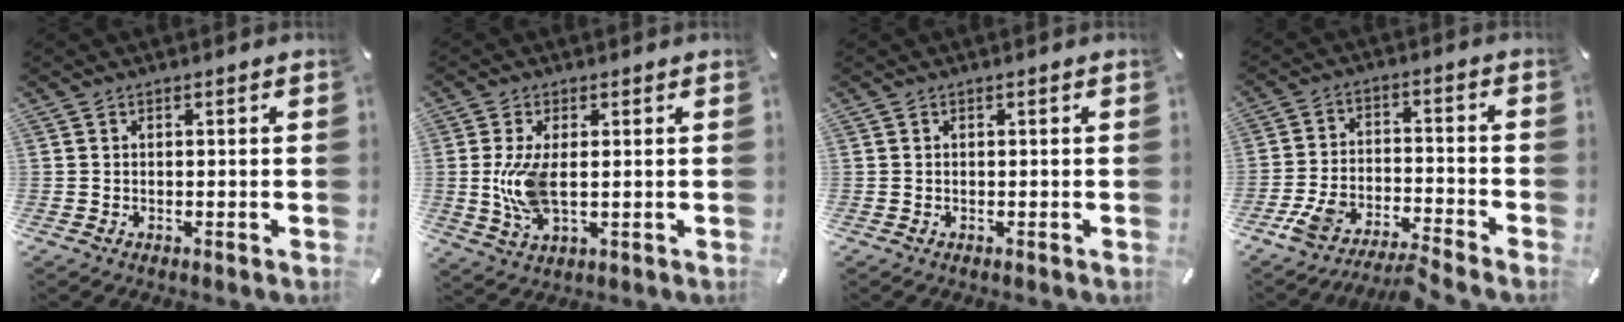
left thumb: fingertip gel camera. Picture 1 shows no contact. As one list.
[{"total": 8.7, "force": [0.6, 4.3, 7.6], "torque": [-0.172, -0.010, 0.004]}, {"total": 0.0}, {"total": 9.5, "force": [-7.7, 2.9, 4.7], "torque": [-0.101, 0.019, -0.152]}]